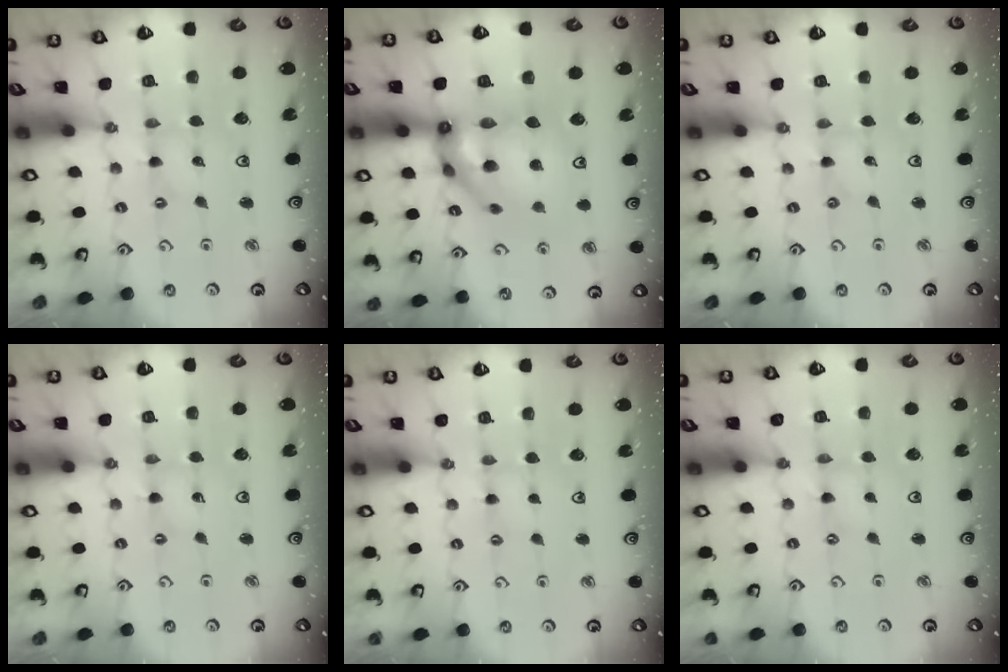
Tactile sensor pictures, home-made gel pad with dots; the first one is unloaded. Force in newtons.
{"total": 16.3, "press": 16.3, "slide": 1.4}
{"total": 0.0}
{"total": 0.0}
{"total": 2.1, "press": 2.1, "slide": 0.3}
{"total": 0.0}